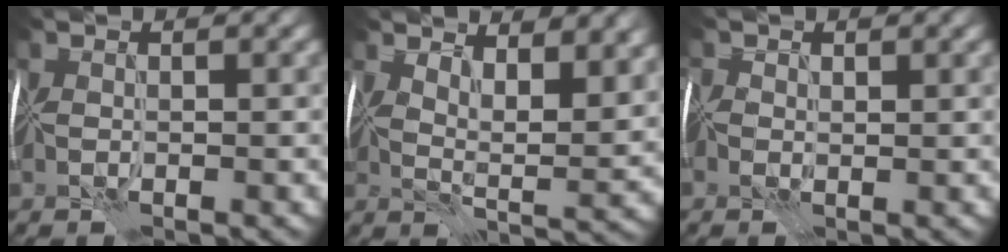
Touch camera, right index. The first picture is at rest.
{"total": 7.5, "force": [5.2, 2.4, 4.8], "torque": [-0.065, 0.000, 0.081]}
{"total": 1.6, "force": [0.3, 1.3, 0.9], "torque": [-0.011, 0.012, -0.006]}